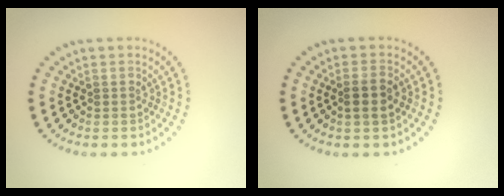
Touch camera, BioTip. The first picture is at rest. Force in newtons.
{"total": 1.9, "press": 1.8, "slide": 0.6}